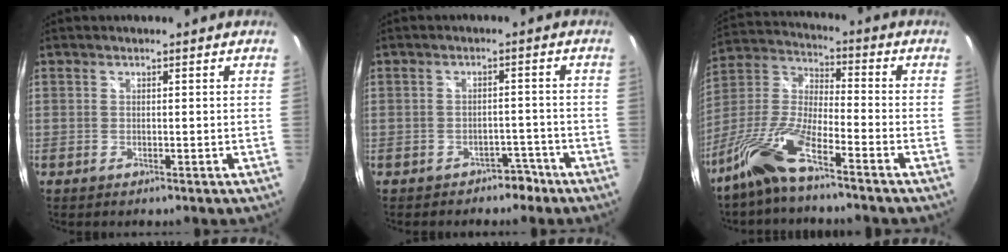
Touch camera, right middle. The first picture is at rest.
{"total": 3.4, "force": [-2.5, 2.2, 0.7], "torque": [-0.010, 0.014, -0.029]}
{"total": 11.9, "force": [-8.4, 1.5, 8.3], "torque": [-0.186, 0.000, -0.173]}